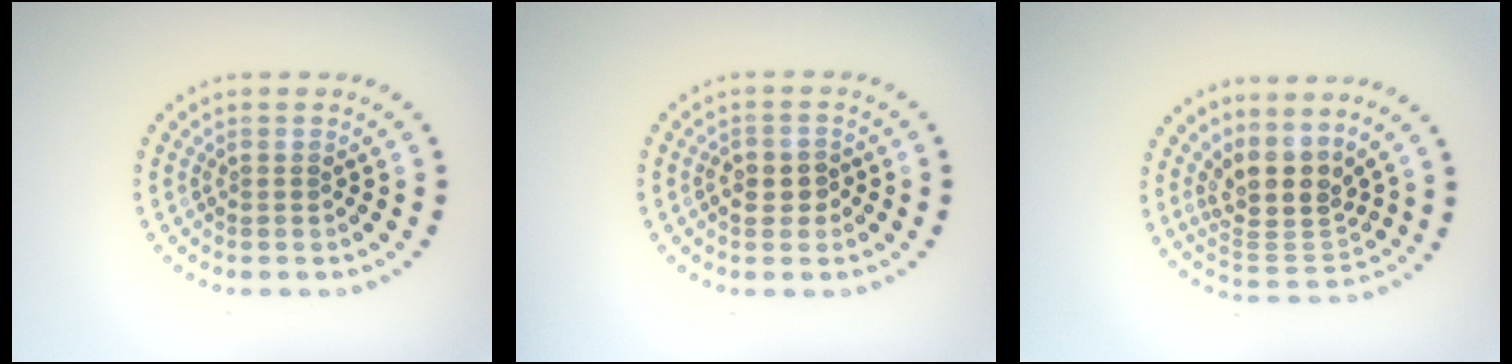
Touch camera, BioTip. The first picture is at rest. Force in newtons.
{"total": 2.3, "press": 2.2, "slide": 0.5}
{"total": 4.1, "press": 3.2, "slide": 2.6}